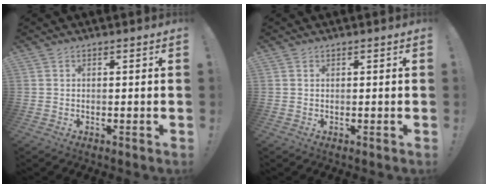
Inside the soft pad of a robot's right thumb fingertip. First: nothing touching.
{"total": 0.0}